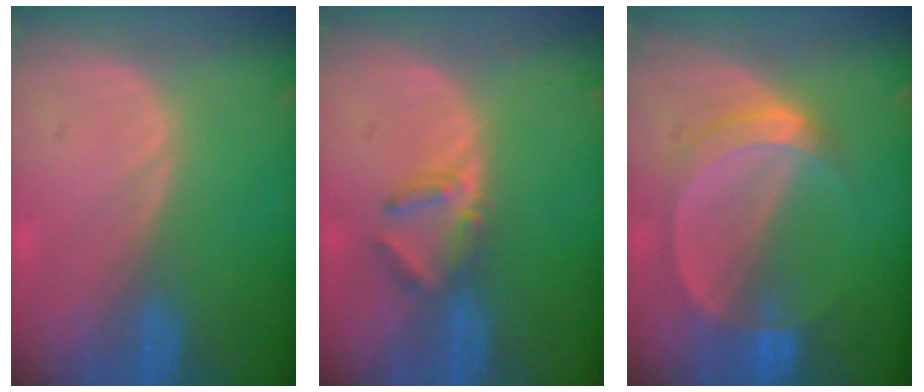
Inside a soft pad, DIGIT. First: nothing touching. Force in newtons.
{"total": 3.5, "press": 3.4, "slide": 1.1}
{"total": 5.7, "press": 5.2, "slide": 2.4}